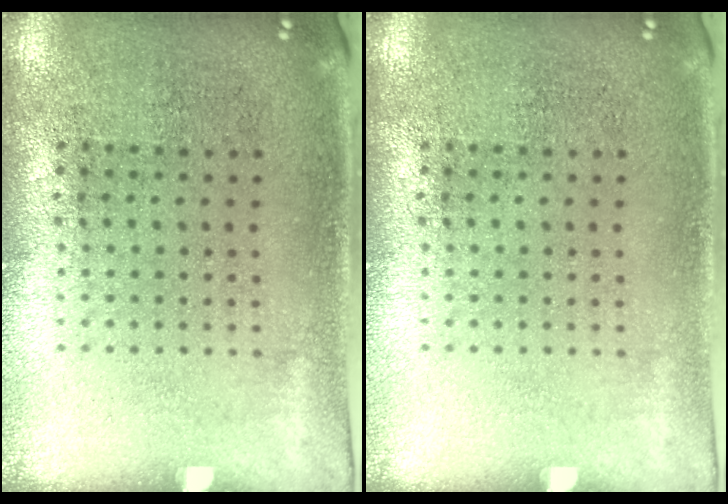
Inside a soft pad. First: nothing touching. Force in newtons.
{"total": 0.0}